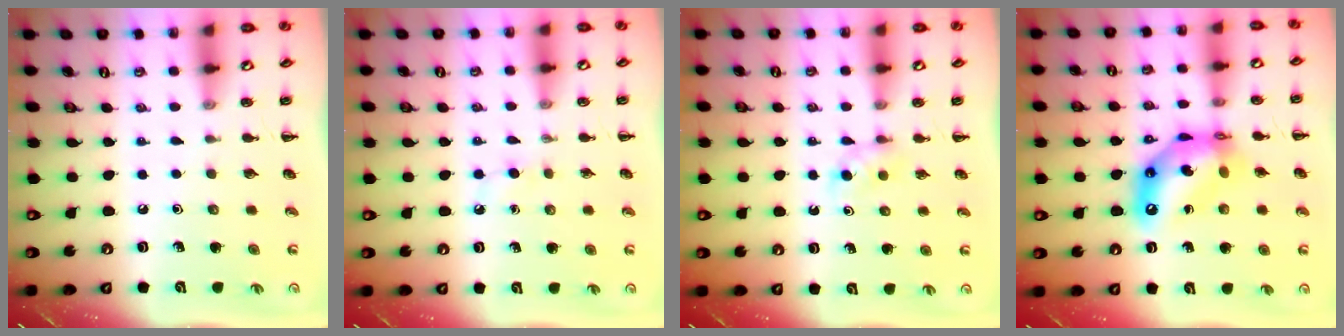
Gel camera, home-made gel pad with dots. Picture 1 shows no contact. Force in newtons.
{"total": 2.5, "press": 2.3, "slide": 1.0}
{"total": 2.9, "press": 2.7, "slide": 1.1}
{"total": 13.8, "press": 13.2, "slide": 4.2}